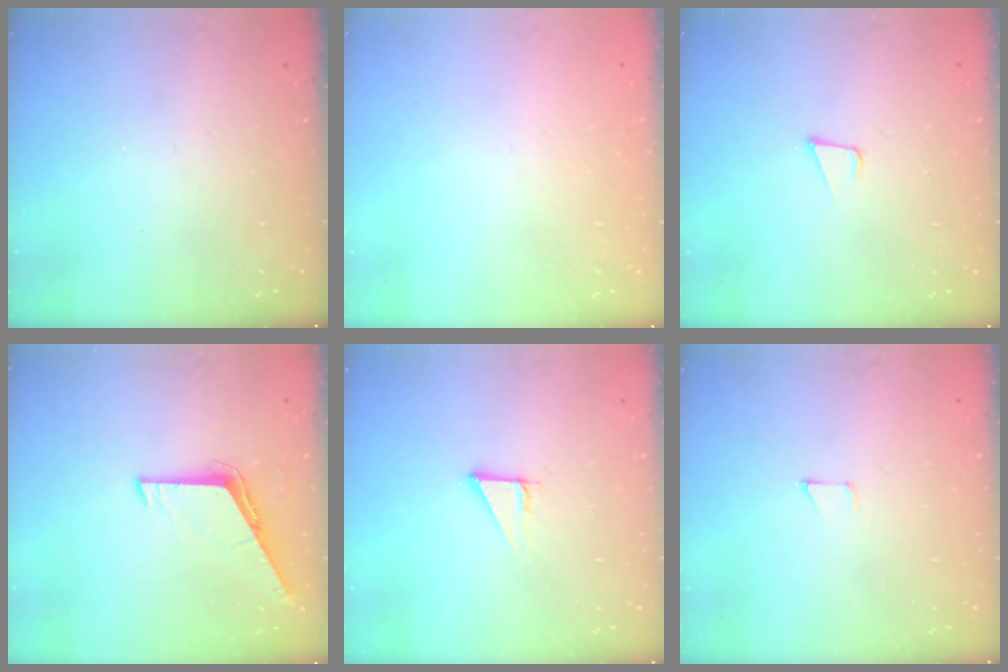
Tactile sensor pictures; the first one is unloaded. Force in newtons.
{"total": 0.8, "press": 0.8, "slide": 0.1}
{"total": 4.1, "press": 3.1, "slide": 2.7}
{"total": 6.6, "press": 6.6, "slide": 0.4}
{"total": 2.8, "press": 2.8, "slide": 0.1}
{"total": 2.8, "press": 2.8, "slide": 0.2}